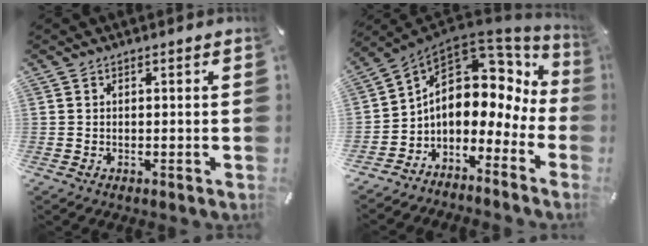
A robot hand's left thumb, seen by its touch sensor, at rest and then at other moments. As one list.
[{"total": 10.0, "force": [2.2, 7.3, 6.4], "torque": [-0.111, -0.038, 0.033]}]